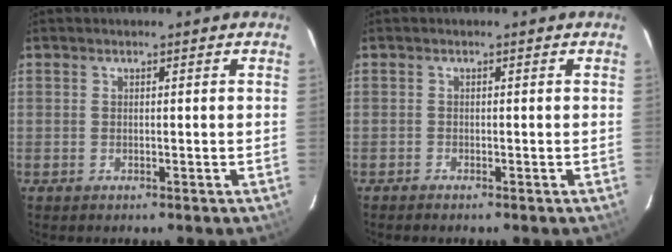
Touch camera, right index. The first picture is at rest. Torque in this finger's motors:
{"motor_torque": [0.05, -0.03, 0.04, 0.00]}